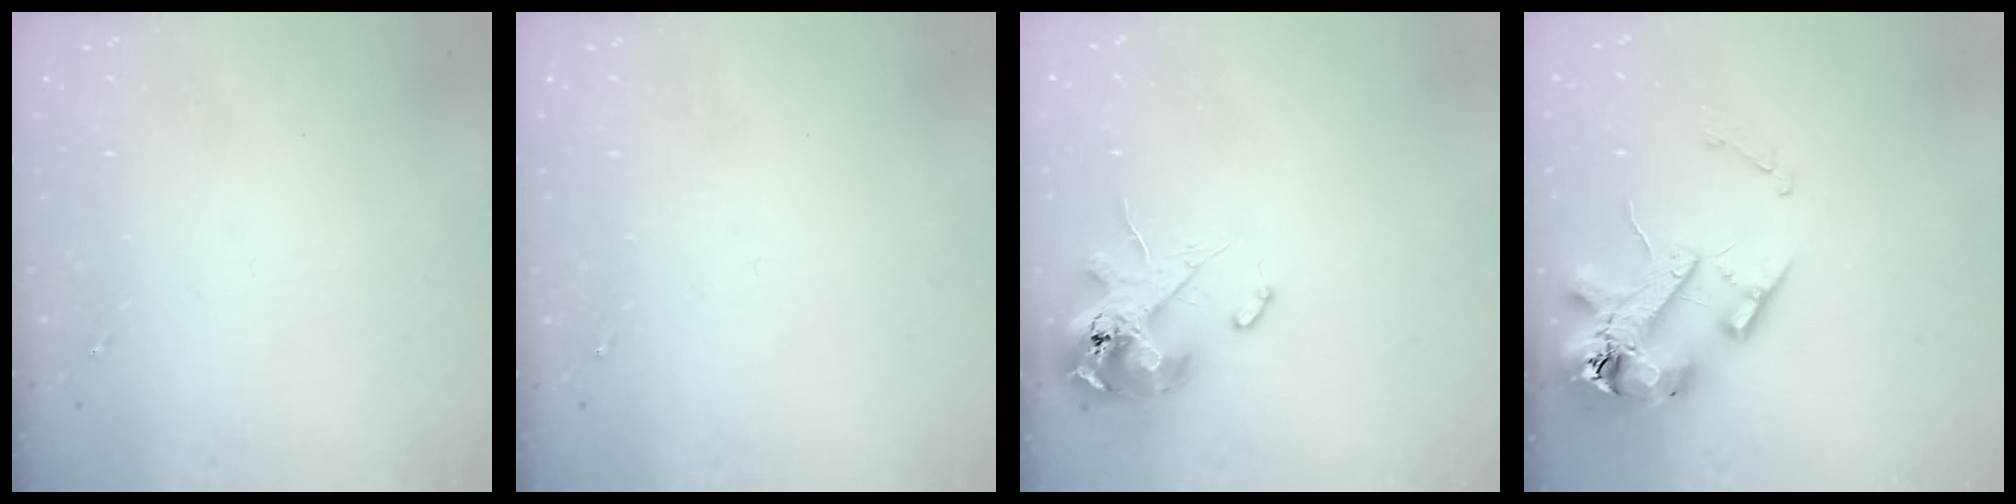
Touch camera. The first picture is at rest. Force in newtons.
{"total": 0.0}
{"total": 12.7, "press": 12.5, "slide": 2.1}
{"total": 14.5, "press": 14.3, "slide": 2.0}